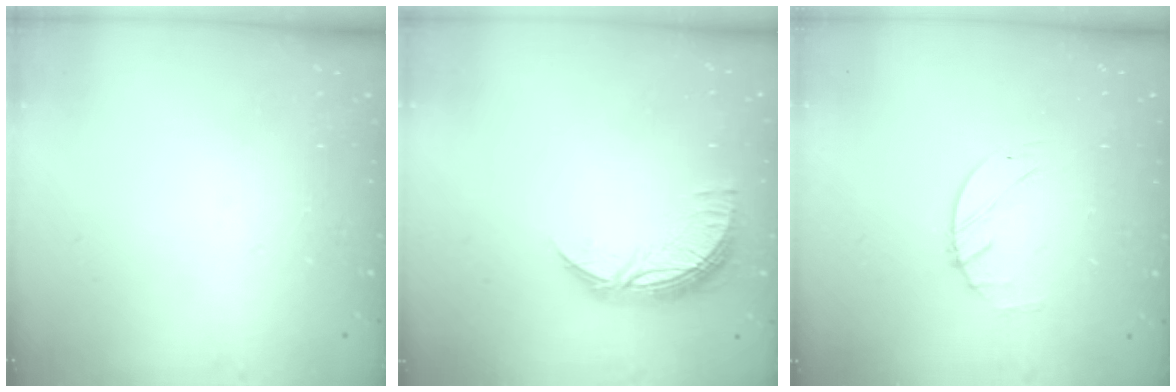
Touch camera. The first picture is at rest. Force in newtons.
{"total": 9.7, "press": 9.7, "slide": 0.4}
{"total": 1.9, "press": 1.9, "slide": 0.3}